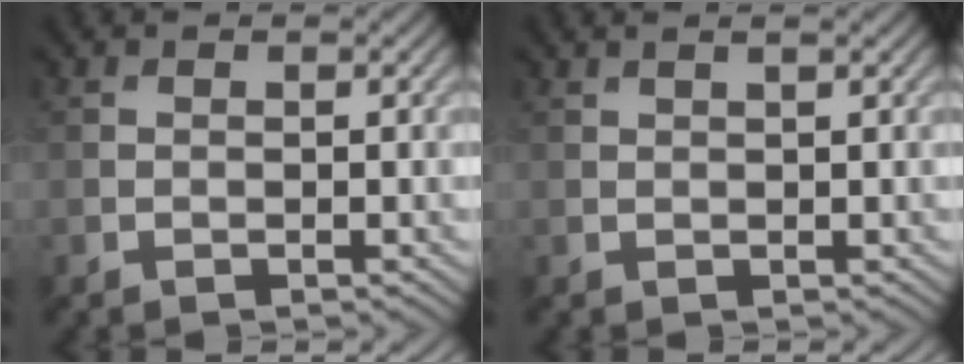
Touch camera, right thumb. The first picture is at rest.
{"total": 1.1, "force": [0.9, -0.1, 0.6], "torque": [-0.011, 0.004, 0.017]}